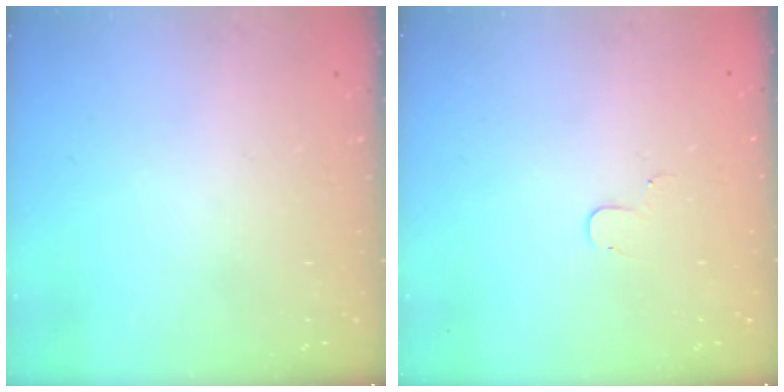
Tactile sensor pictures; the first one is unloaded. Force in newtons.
{"total": 3.2, "press": 3.2, "slide": 0.3}